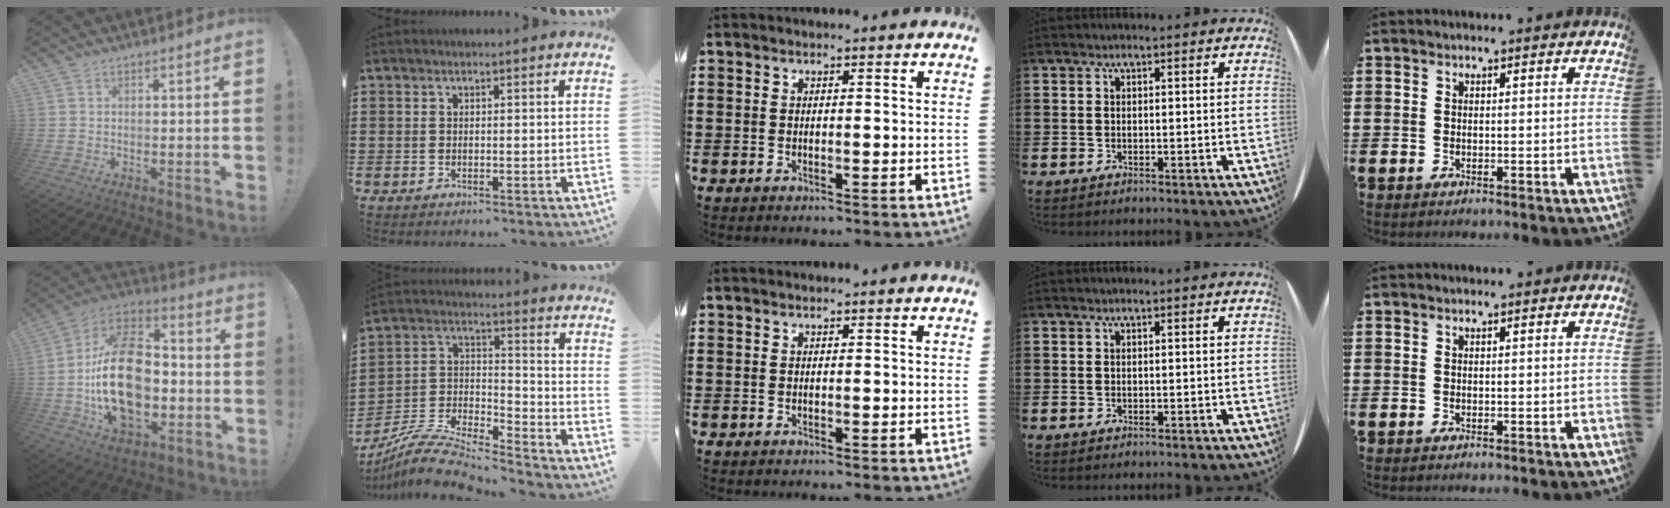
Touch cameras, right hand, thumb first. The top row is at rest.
{"thumb": {"total": 26.7, "force": [-3.8, 17.3, 20.0], "torque": [-0.356, 0.030, -0.050]}, "index": {"total": 8.9, "force": [-8.3, 1.1, 2.9], "torque": [-0.066, 0.004, -0.170]}}